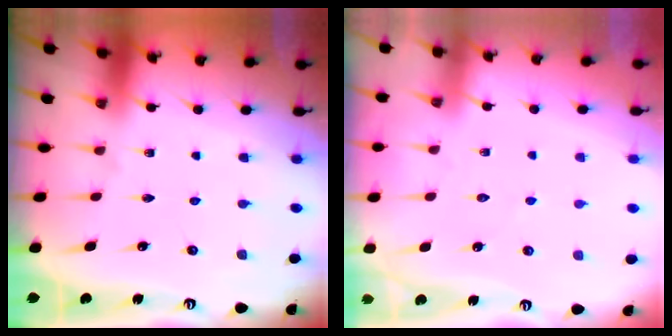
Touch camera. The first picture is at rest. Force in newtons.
{"total": 2.8, "press": 2.8, "slide": 0.3}